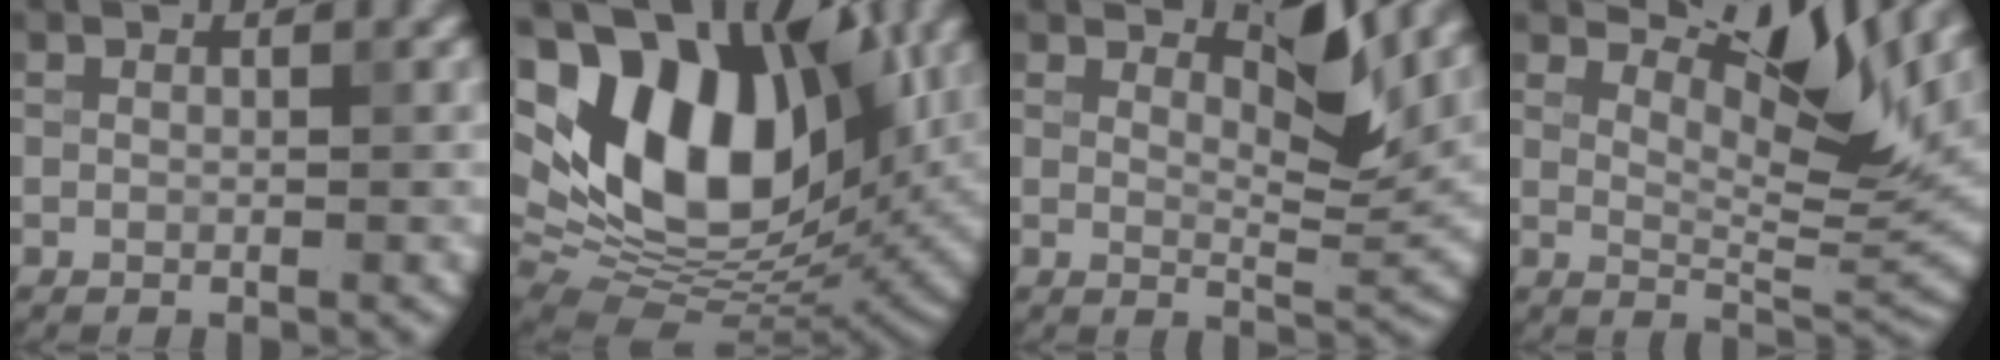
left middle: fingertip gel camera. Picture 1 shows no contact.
{"total": 15.6, "force": [3.5, 9.7, 11.7], "torque": [-0.228, 0.023, 0.072]}
{"total": 3.0, "force": [2.2, 0.2, 2.0], "torque": [-0.048, -0.005, 0.051]}
{"total": 7.4, "force": [4.5, 1.9, 5.6], "torque": [-0.097, 0.001, 0.097]}